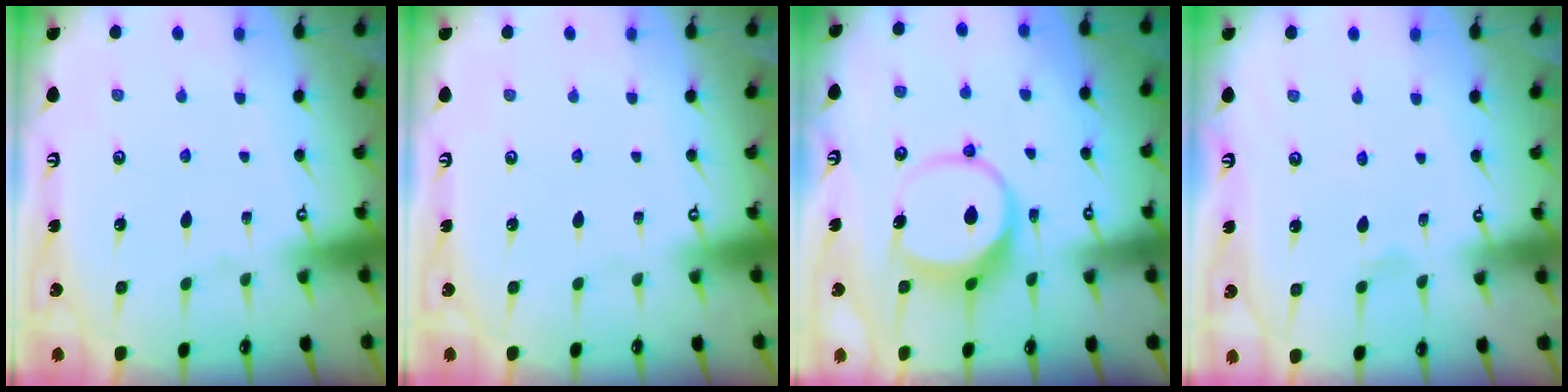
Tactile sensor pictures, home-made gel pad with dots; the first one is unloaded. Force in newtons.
{"total": 0.0}
{"total": 9.4, "press": 9.4, "slide": 1.2}
{"total": 1.9, "press": 1.8, "slide": 0.6}